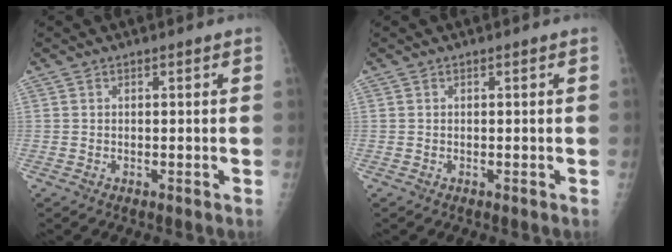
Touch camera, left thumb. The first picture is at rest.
{"total": 0.0}